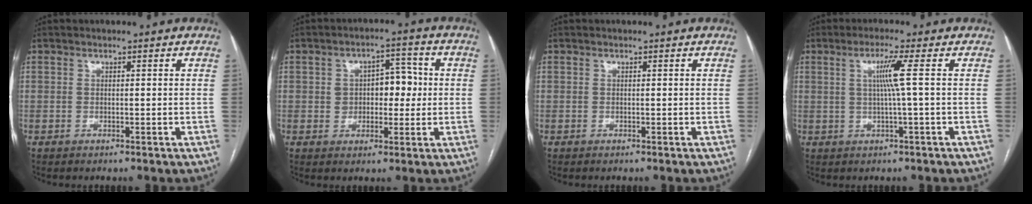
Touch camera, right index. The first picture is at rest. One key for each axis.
{"total": 6.1, "fx": 0.6, "fy": 3.9, "fz": 4.7, "tx": -0.064, "ty": 0.024, "tz": 0.015}
{"total": 0.0}
{"total": 4.3, "fx": 0.7, "fy": -1.3, "fz": 4.0, "tx": -0.080, "ty": 0.001, "tz": 0.015}